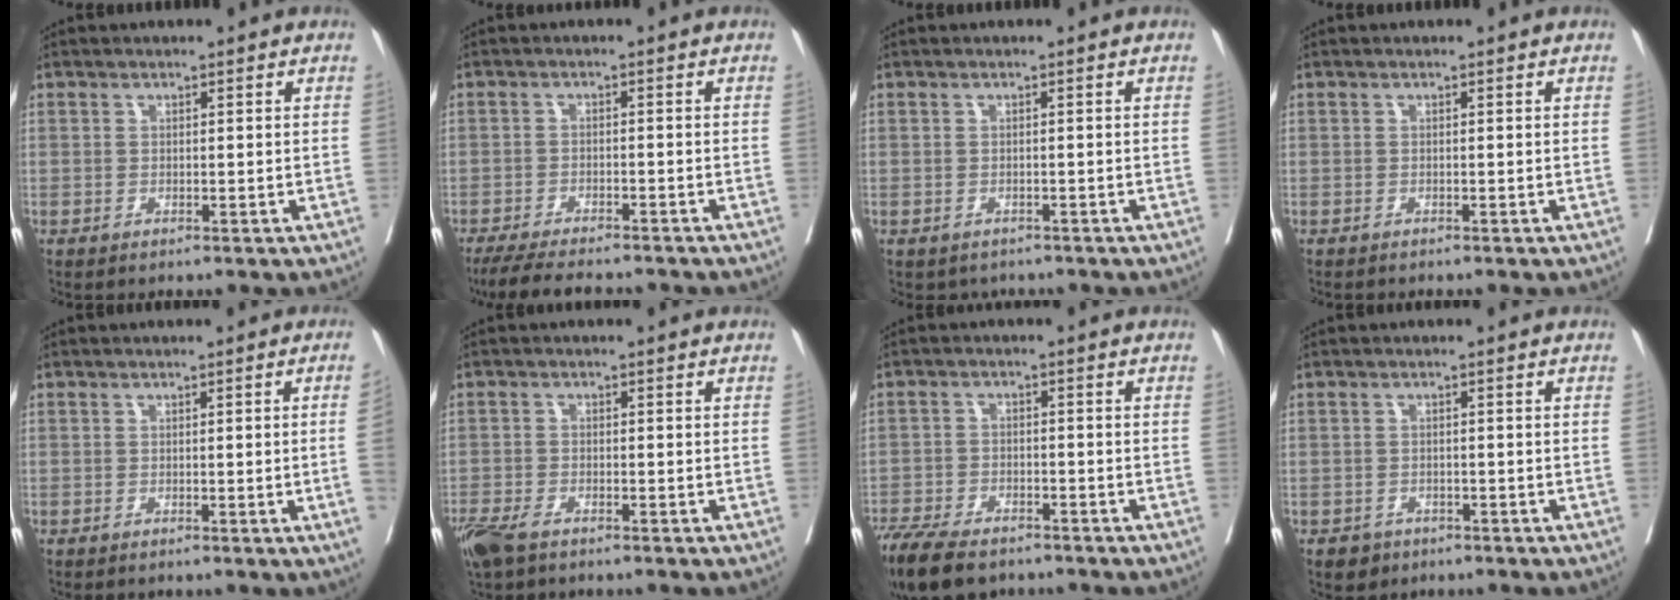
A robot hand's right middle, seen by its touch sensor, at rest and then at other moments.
{"total": 10.3, "force": [-9.2, 1.7, 4.4], "torque": [-0.066, -0.015, -0.136]}
{"total": 2.7, "force": [-2.2, 1.5, 0.3], "torque": [-0.003, 0.005, -0.030]}
{"total": 0.9, "force": [-0.9, 0.1, 0.2], "torque": [-0.007, -0.004, -0.015]}
{"total": 2.2, "force": [-0.3, -0.7, 2.1], "torque": [-0.022, -0.003, -0.001]}
{"total": 5.9, "force": [-4.3, 2.2, 3.3], "torque": [-0.066, -0.012, -0.080]}
{"total": 11.3, "force": [-8.8, 4.3, 5.7], "torque": [-0.107, -0.016, -0.145]}
{"total": 2.4, "force": [-1.5, 1.8, 0.4], "torque": [-0.009, 0.006, -0.019]}